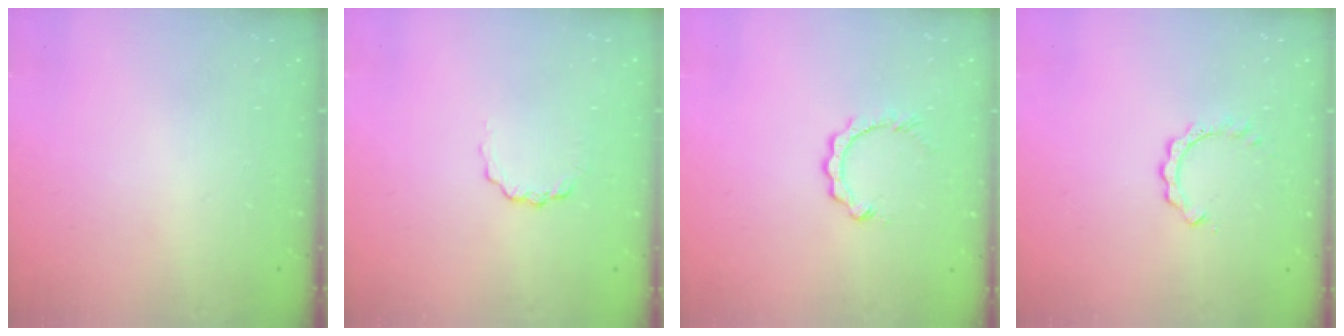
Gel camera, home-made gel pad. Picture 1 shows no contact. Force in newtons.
{"total": 4.8, "press": 4.8, "slide": 0.5}
{"total": 2.6, "press": 2.6, "slide": 0.3}
{"total": 3.9, "press": 3.9, "slide": 0.5}